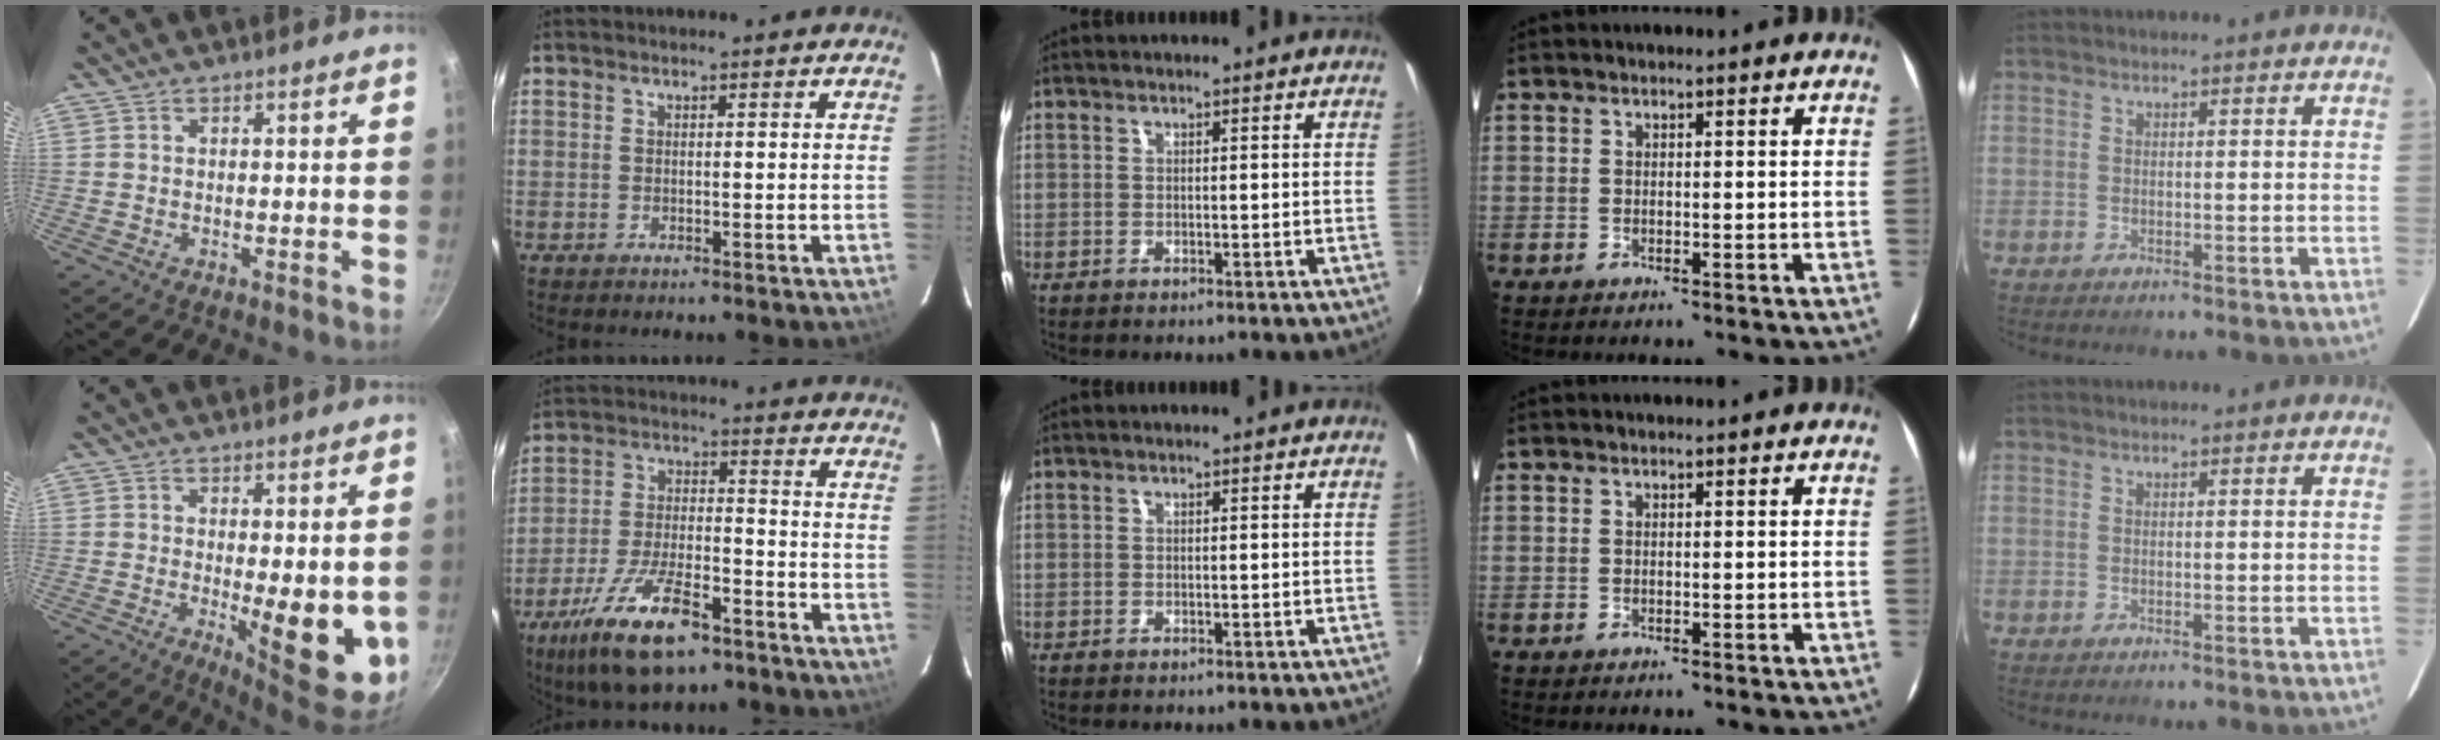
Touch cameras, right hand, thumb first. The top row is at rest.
{"thumb": {"total": 12.5, "force": [-1.8, 4.3, 11.6], "torque": [-0.130, -0.011, -0.010]}, "index": {"total": 15.4, "force": [-10.0, 5.4, 10.5], "torque": [-0.217, -0.025, -0.176]}}